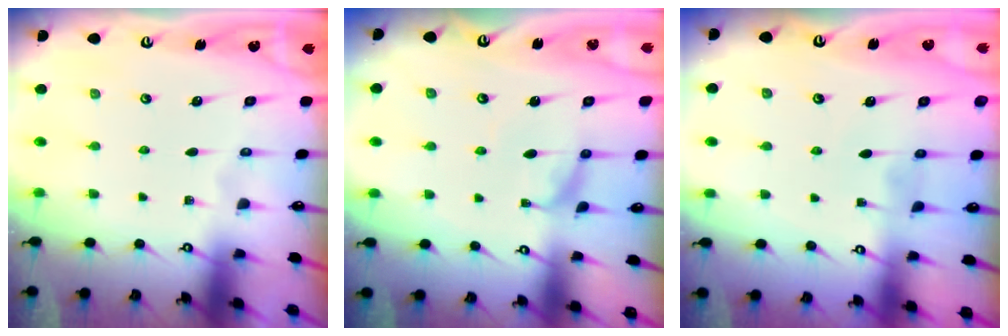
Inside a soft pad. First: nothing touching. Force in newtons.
{"total": 1.1, "press": 1.0, "slide": 0.4}
{"total": 2.3, "press": 2.3, "slide": 0.3}